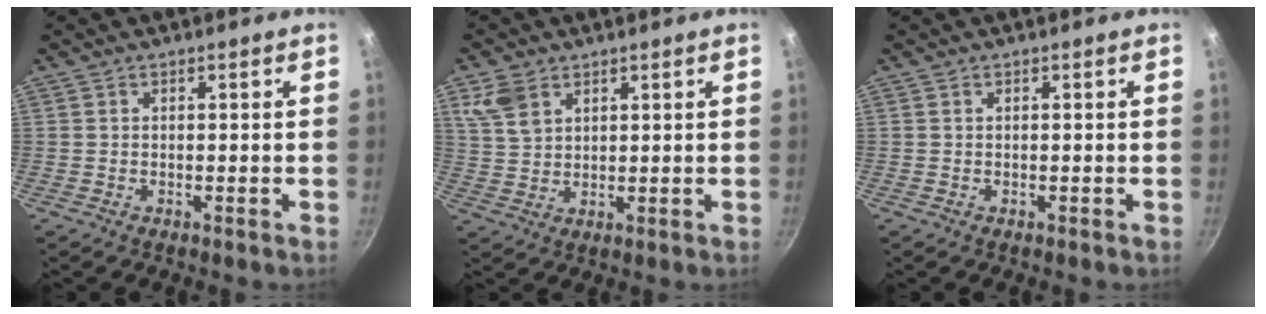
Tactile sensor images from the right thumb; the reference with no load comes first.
{"total": 6.4, "force": [3.5, 4.2, 3.5], "torque": [-0.059, -0.006, 0.075]}
{"total": 0.0}